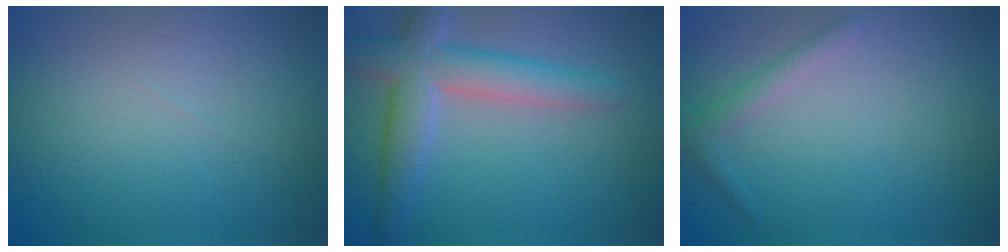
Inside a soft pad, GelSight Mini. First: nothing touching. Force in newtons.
{"total": 5.5, "press": 5.5, "slide": 0.3}
{"total": 1.3, "press": 1.3, "slide": 0.1}